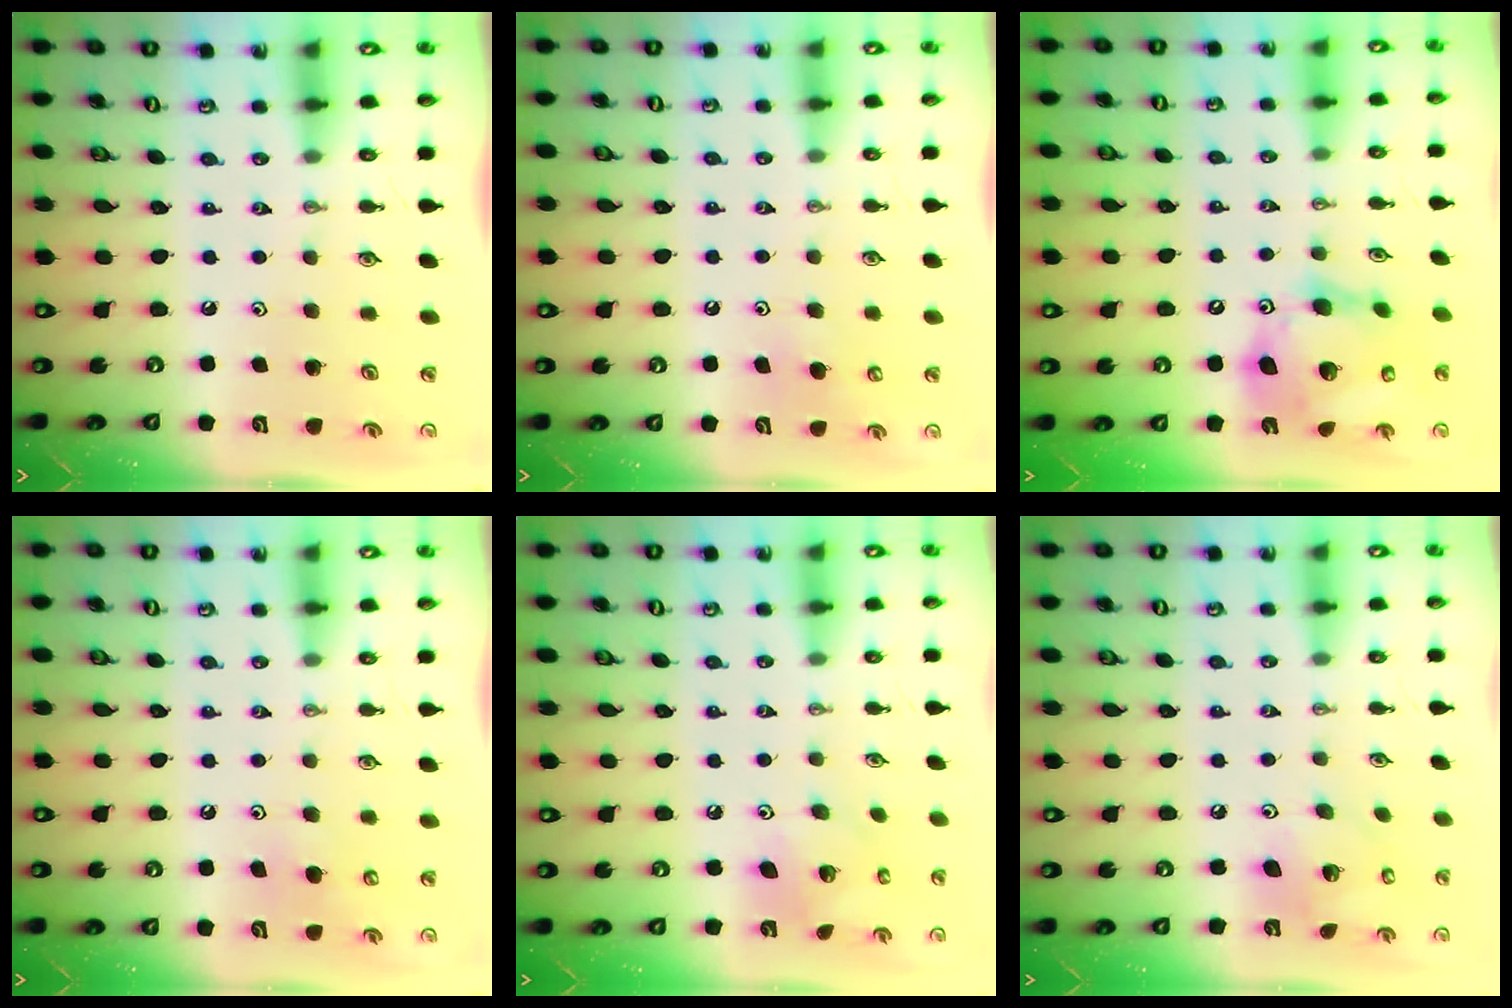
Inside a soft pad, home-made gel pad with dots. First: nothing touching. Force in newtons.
{"total": 6.5, "press": 6.4, "slide": 0.9}
{"total": 16.8, "press": 16.7, "slide": 1.8}
{"total": 6.5, "press": 6.4, "slide": 0.9}
{"total": 8.9, "press": 8.9, "slide": 0.2}
{"total": 11.6, "press": 11.3, "slide": 2.5}